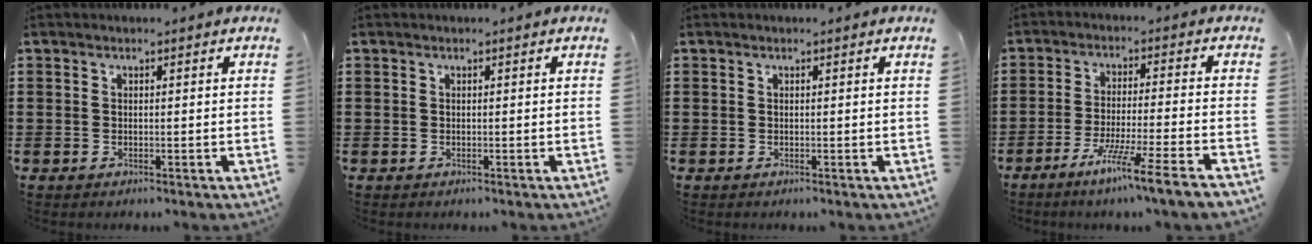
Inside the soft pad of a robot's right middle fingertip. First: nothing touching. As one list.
[{"total": 0.0}, {"total": 0.0}, {"total": 7.8, "force": [-5.8, -0.9, 5.1], "torque": [-0.087, -0.012, -0.110]}]